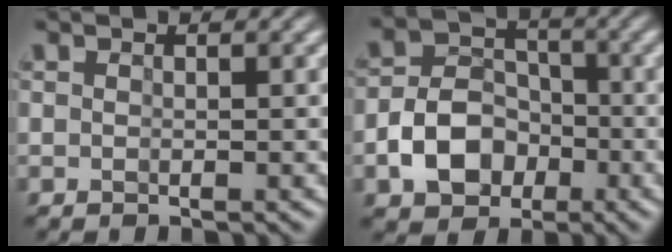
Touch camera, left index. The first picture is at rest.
{"total": 5.7, "force": [-2.3, 4.1, 3.2], "torque": [-0.059, 0.002, -0.040]}